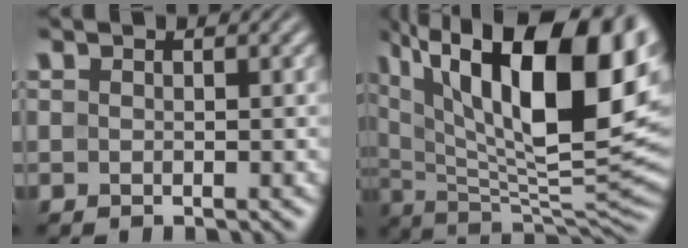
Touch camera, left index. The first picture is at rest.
{"total": 19.4, "force": [7.9, 7.6, 16.0], "torque": [-0.258, 0.032, 0.140]}